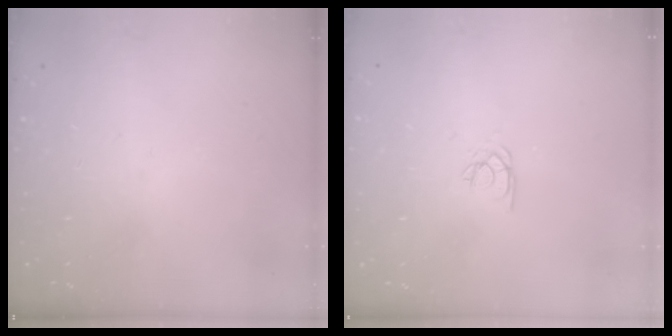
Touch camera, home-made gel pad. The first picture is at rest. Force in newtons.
{"total": 2.5, "press": 2.5, "slide": 0.1}